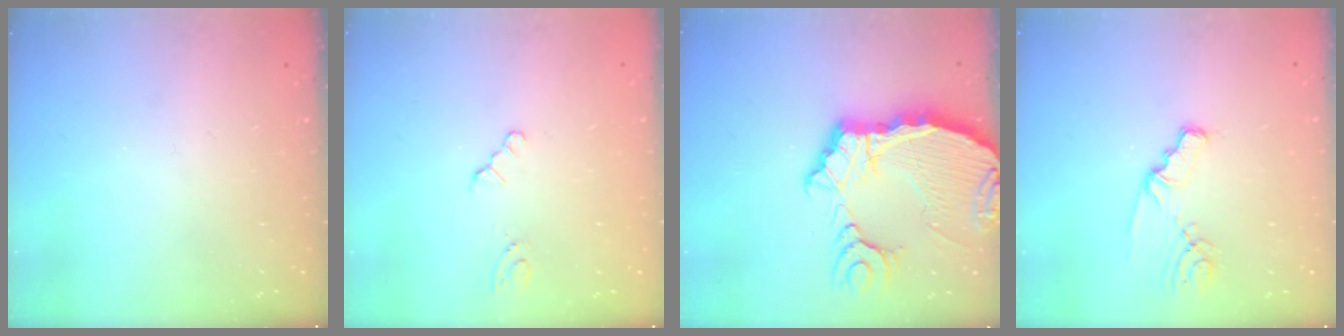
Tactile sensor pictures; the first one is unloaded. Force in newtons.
{"total": 0.0}
{"total": 13.5, "press": 13.4, "slide": 1.8}
{"total": 3.4, "press": 3.3, "slide": 0.3}